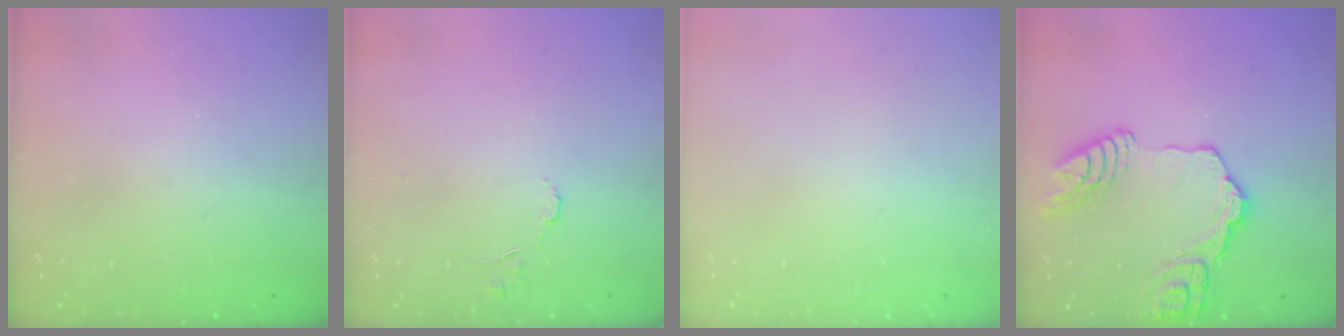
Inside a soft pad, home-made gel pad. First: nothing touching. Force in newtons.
{"total": 5.8, "press": 5.8, "slide": 0.4}
{"total": 0.0}
{"total": 18.6, "press": 18.5, "slide": 2.1}